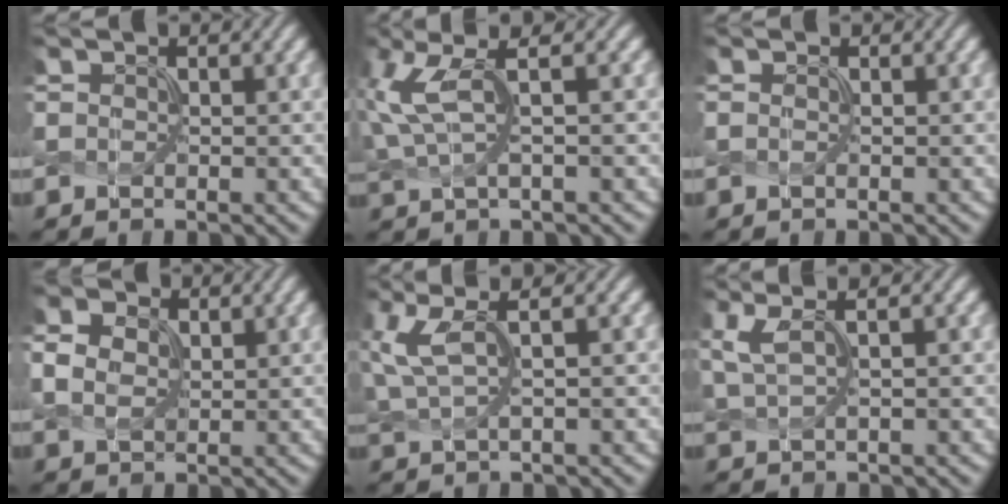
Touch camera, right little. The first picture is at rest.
{"total": 3.9, "force": [1.2, 0.8, 3.6], "torque": [-0.101, 0.010, 0.037]}
{"total": 0.7, "force": [-0.4, -0.3, -0.5], "torque": [0.006, -0.001, 0.000]}
{"total": 3.1, "force": [0.7, 2.6, 1.6], "torque": [-0.047, 0.014, 0.017]}
{"total": 3.4, "force": [1.5, 0.8, 3.0], "torque": [-0.086, 0.012, 0.043]}
{"total": 2.8, "force": [1.3, 0.8, 2.3], "torque": [-0.055, 0.012, 0.028]}